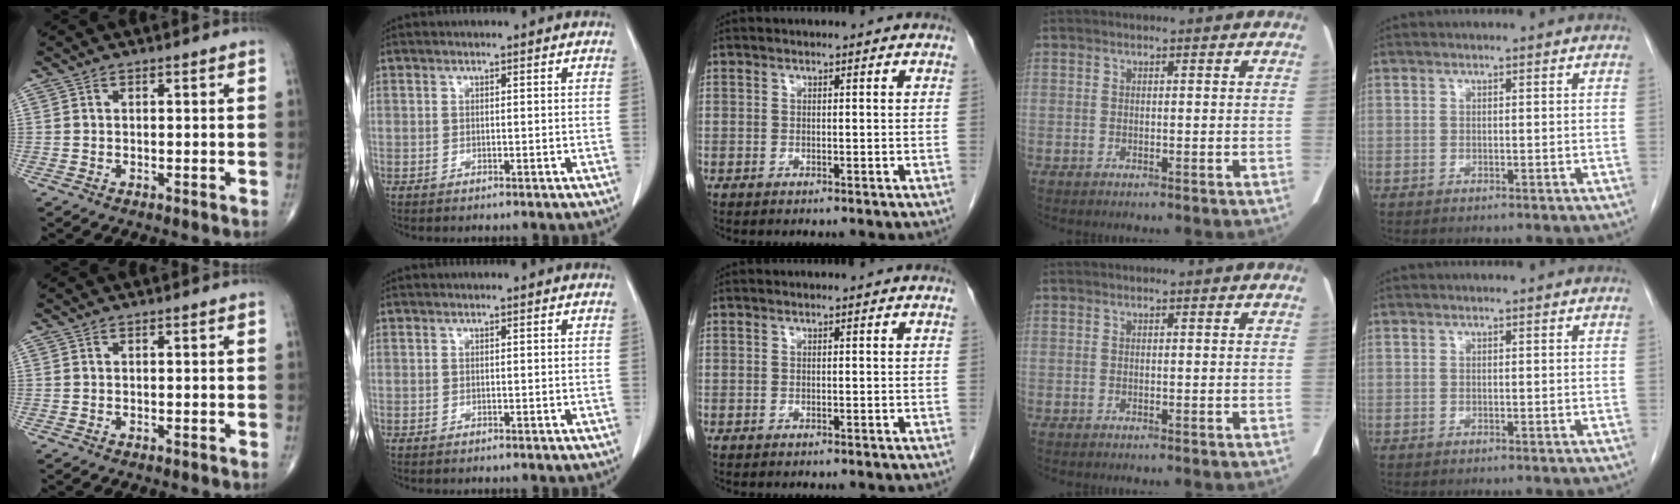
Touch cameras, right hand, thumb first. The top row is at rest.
{}